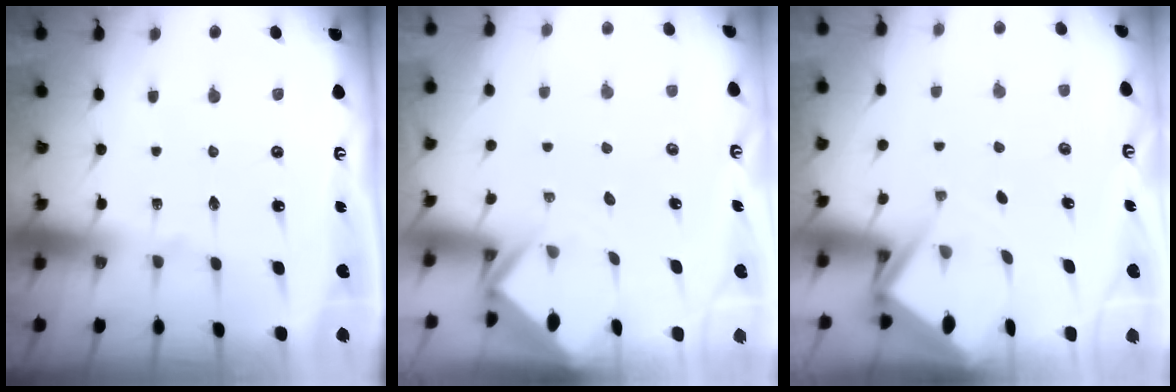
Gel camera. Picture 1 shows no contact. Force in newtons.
{"total": 2.7, "press": 2.7, "slide": 0.1}
{"total": 4.7, "press": 4.7, "slide": 0.5}